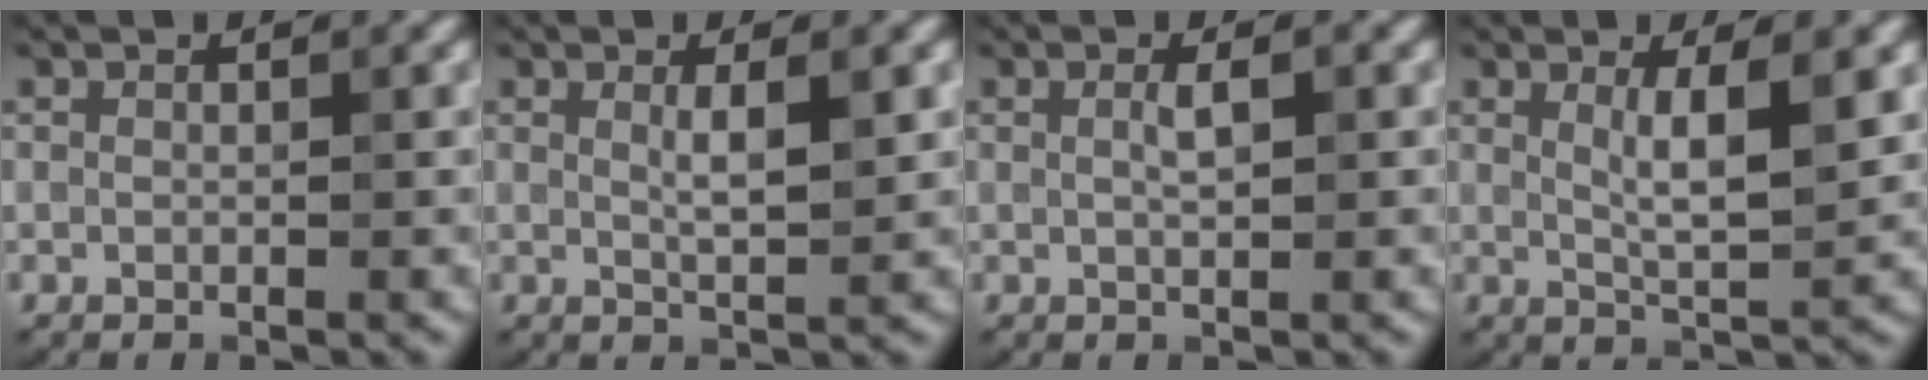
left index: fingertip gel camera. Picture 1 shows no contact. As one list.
[{"total": 2.5, "force": [0.7, 0.5, 2.4], "torque": [-0.037, -0.001, 0.012]}, {"total": 1.5, "force": [0.3, 0.3, 1.4], "torque": [-0.025, 0.003, 0.004]}, {"total": 4.1, "force": [1.1, 0.8, 3.8], "torque": [-0.063, -0.006, 0.020]}]